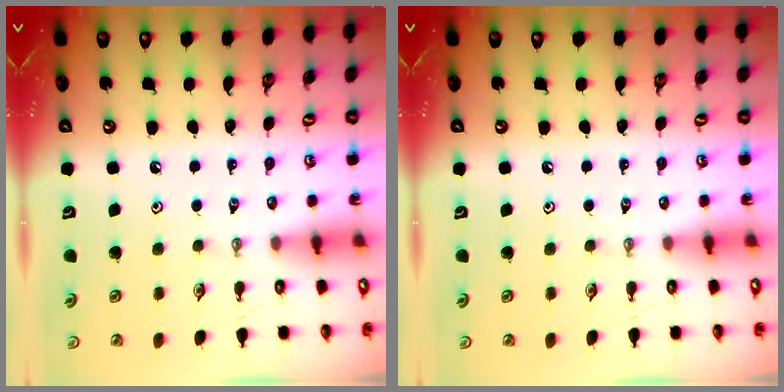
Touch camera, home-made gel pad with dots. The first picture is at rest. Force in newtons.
{"total": 0.0}